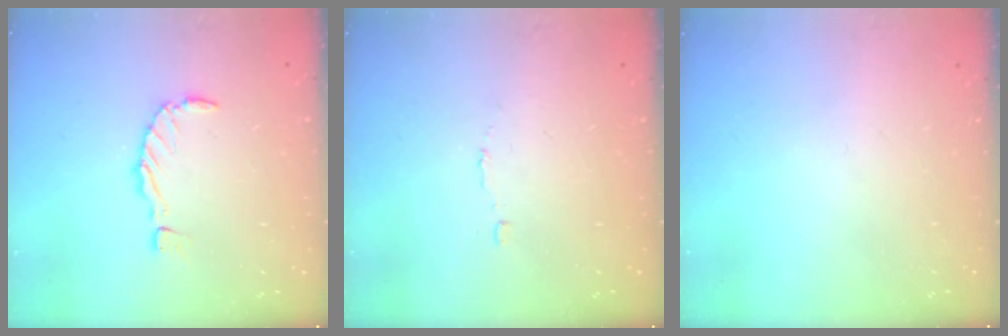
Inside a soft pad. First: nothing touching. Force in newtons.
{"total": 1.9, "press": 1.9, "slide": 0.1}
{"total": 0.0}